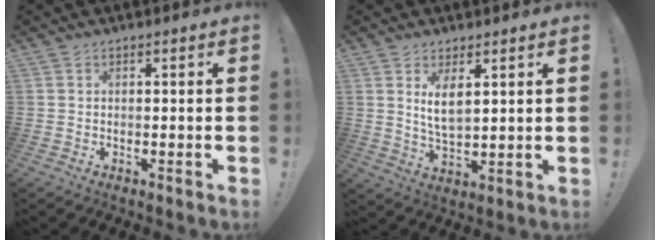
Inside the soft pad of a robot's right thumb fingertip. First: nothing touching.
{"total": 6.7, "force": [2.9, 3.0, 5.3], "torque": [-0.108, -0.014, 0.047]}